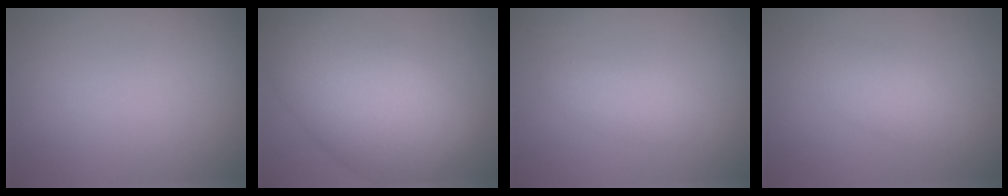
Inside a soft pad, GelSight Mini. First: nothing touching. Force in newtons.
{"total": 11.7, "press": 11.7, "slide": 0.4}
{"total": 1.9, "press": 1.9, "slide": 0.0}
{"total": 2.3, "press": 2.3, "slide": 0.1}